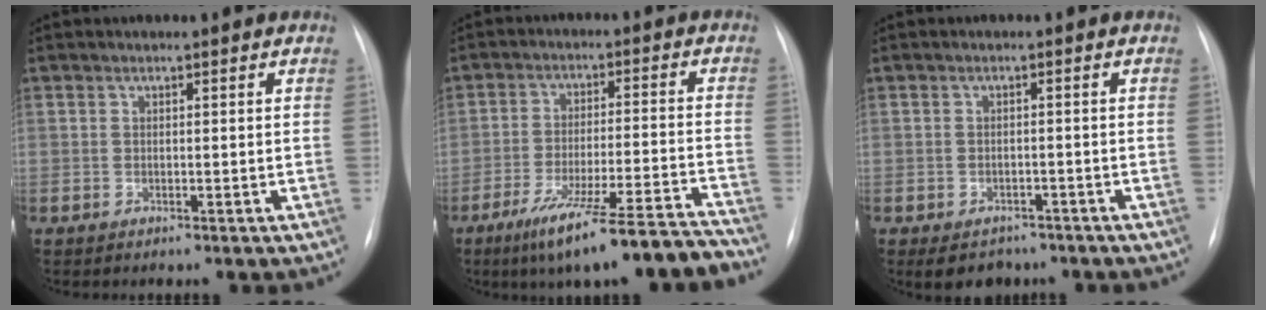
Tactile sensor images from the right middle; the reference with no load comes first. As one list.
[{"total": 15.6, "force": [-12.4, -0.2, 9.5], "torque": [-0.135, -0.008, -0.193]}, {"total": 5.5, "force": [-4.0, 3.4, 1.5], "torque": [-0.018, 0.007, -0.052]}]